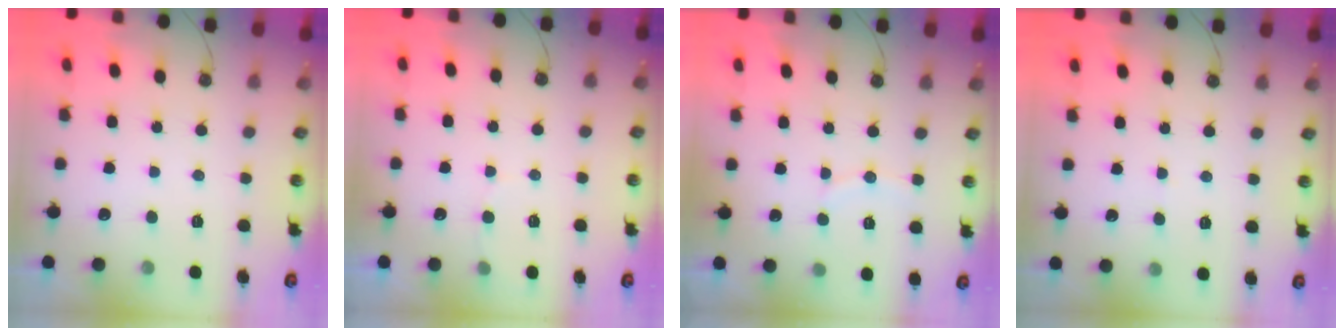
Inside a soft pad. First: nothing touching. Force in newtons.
{"total": 4.1, "press": 4.1, "slide": 0.4}
{"total": 5.2, "press": 5.1, "slide": 0.7}
{"total": 3.9, "press": 3.8, "slide": 0.4}